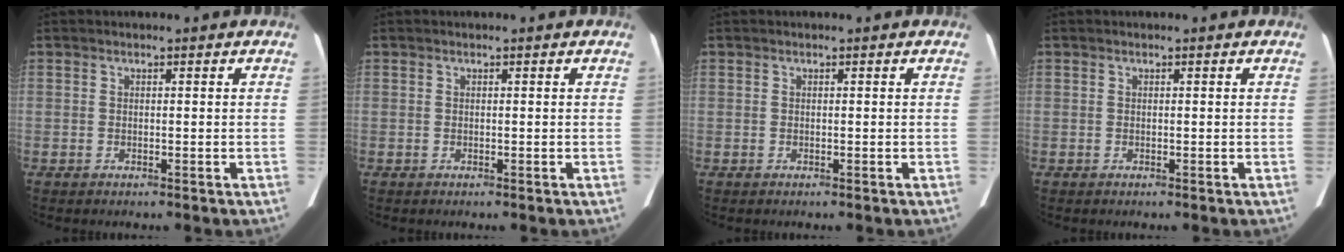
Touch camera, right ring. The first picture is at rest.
{"total": 0.0}
{"total": 0.0}
{"total": 0.0}